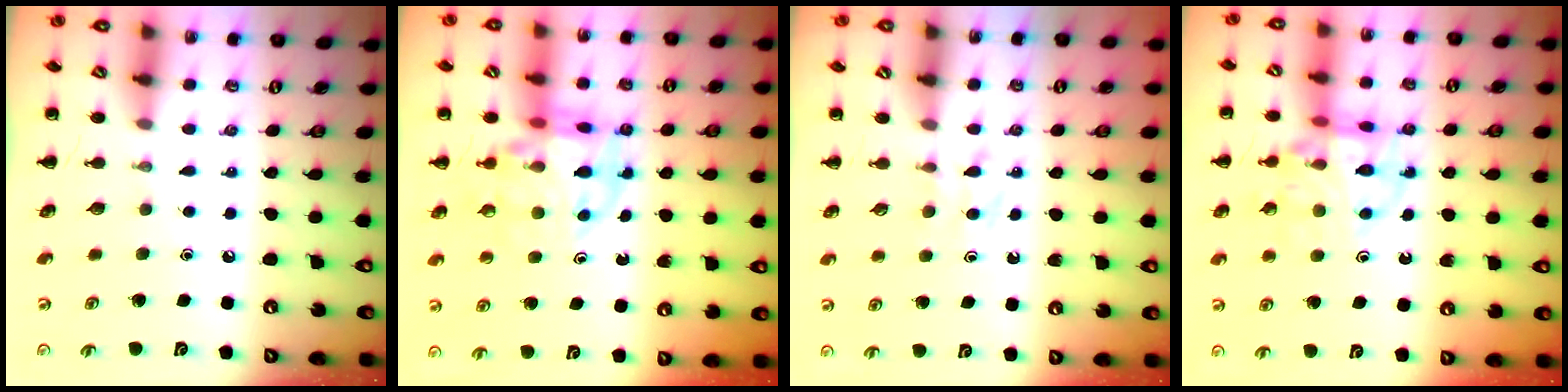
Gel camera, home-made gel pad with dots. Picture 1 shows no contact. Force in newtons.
{"total": 12.8, "press": 12.4, "slide": 3.1}
{"total": 3.6, "press": 3.4, "slide": 1.1}
{"total": 14.3, "press": 14.2, "slide": 1.9}